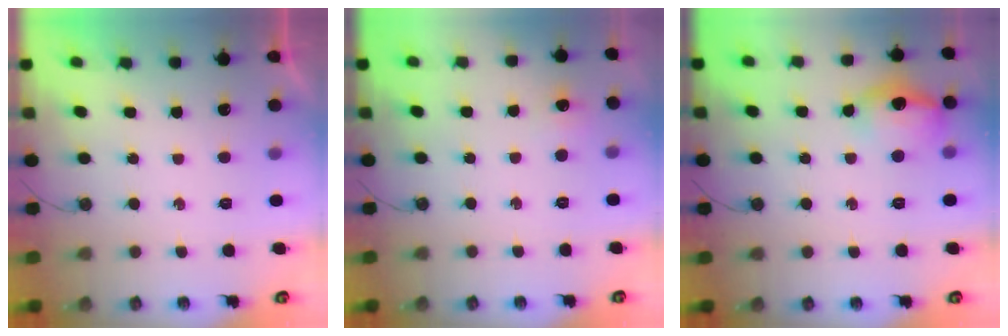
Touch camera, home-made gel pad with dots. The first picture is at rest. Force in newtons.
{"total": 4.4, "press": 4.4, "slide": 0.6}
{"total": 13.7, "press": 13.6, "slide": 1.0}